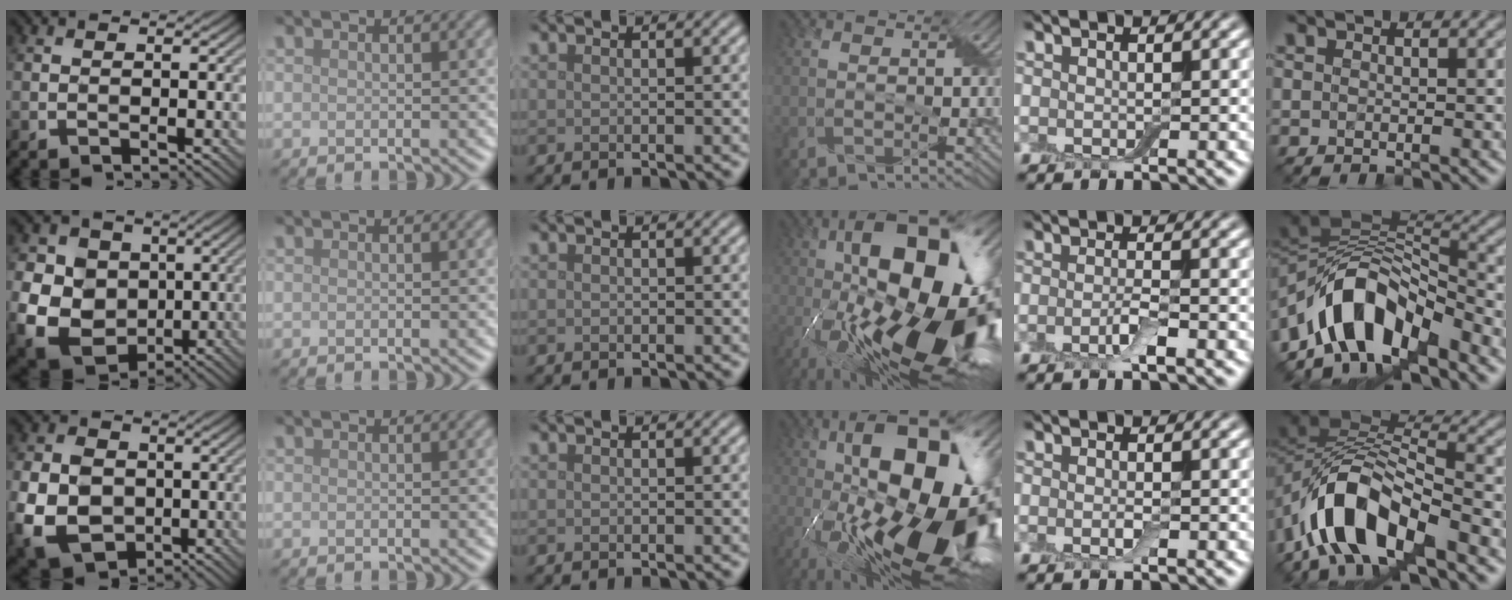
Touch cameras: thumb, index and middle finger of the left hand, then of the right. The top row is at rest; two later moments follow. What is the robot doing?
{"motion": "wrap", "object": "adhesive wrap"}